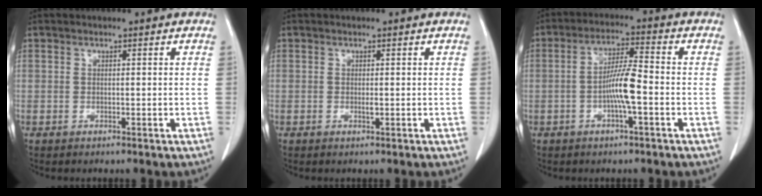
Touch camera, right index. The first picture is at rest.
{"total": 0.6, "force": [0.0, 0.2, 0.6], "torque": [-0.012, -0.003, 0.000]}
{"total": 6.5, "force": [-1.7, 0.4, 6.2], "torque": [-0.126, 0.007, -0.032]}